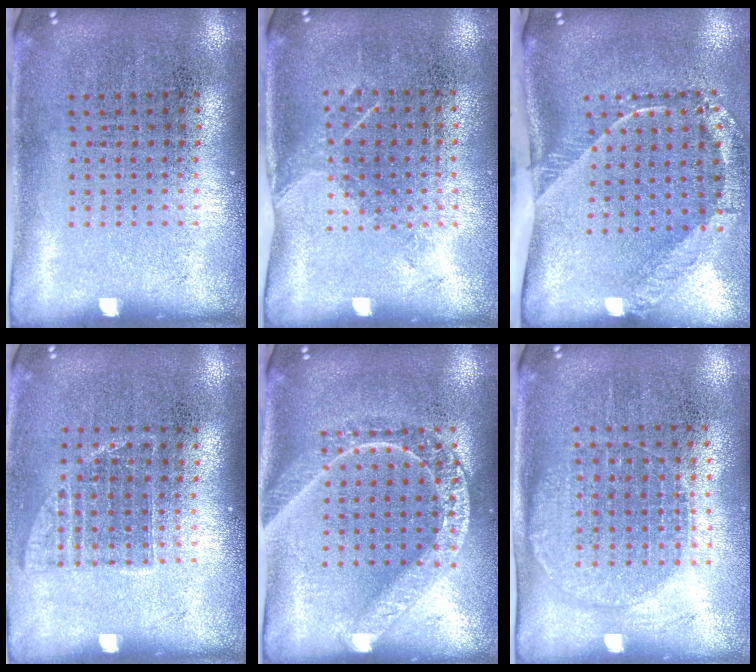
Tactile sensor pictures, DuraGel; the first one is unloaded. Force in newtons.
{"total": 1.1, "press": 0.9, "slide": 0.7}
{"total": 2.6, "press": 1.7, "slide": 1.9}
{"total": 1.0, "press": 0.8, "slide": 0.6}
{"total": 1.8, "press": 1.7, "slide": 0.6}
{"total": 1.4, "press": 1.2, "slide": 0.6}